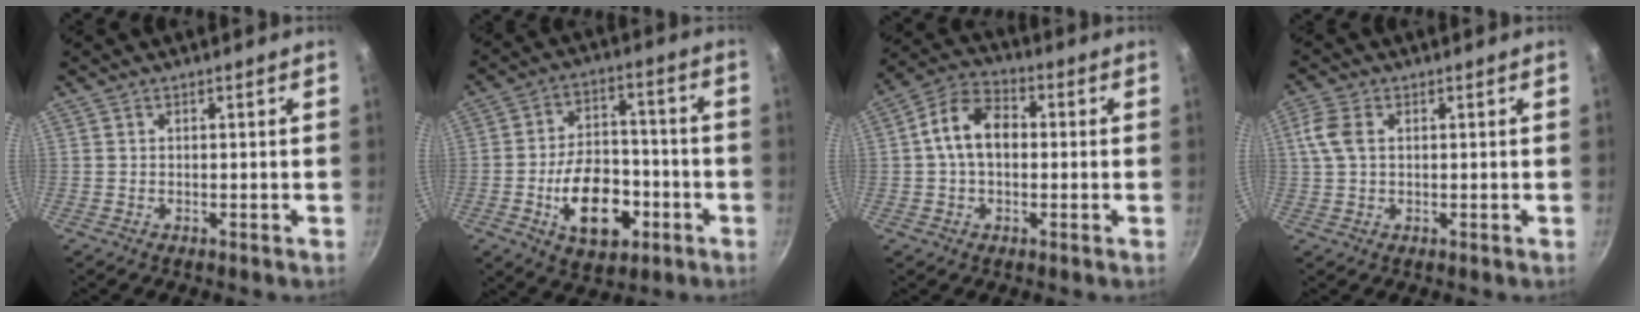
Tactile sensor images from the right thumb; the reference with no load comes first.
{"total": 15.2, "force": [-5.0, 9.4, 10.7], "torque": [-0.139, 0.034, -0.075]}
{"total": 10.1, "force": [0.6, 6.8, 7.4], "torque": [-0.114, 0.029, -0.005]}
{"total": 5.0, "force": [1.1, 3.1, 3.7], "torque": [-0.085, 0.011, 0.021]}